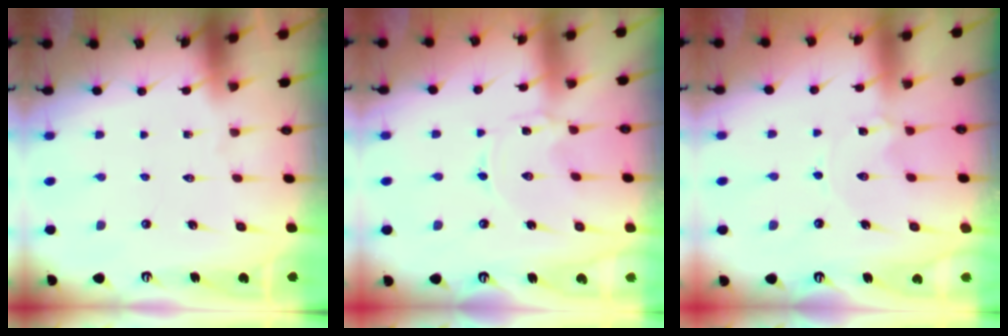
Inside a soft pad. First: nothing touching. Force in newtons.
{"total": 0.0}
{"total": 0.7, "press": 0.7, "slide": 0.1}